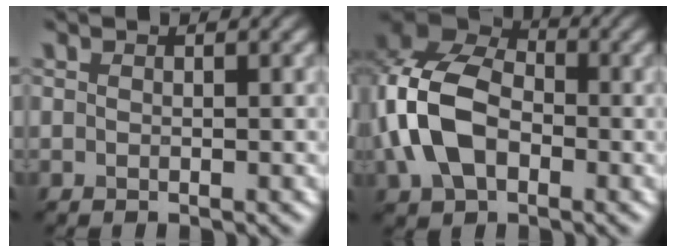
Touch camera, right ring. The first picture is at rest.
{"total": 9.3, "force": [-1.5, 6.4, 6.6], "torque": [-0.163, 0.010, -0.044]}